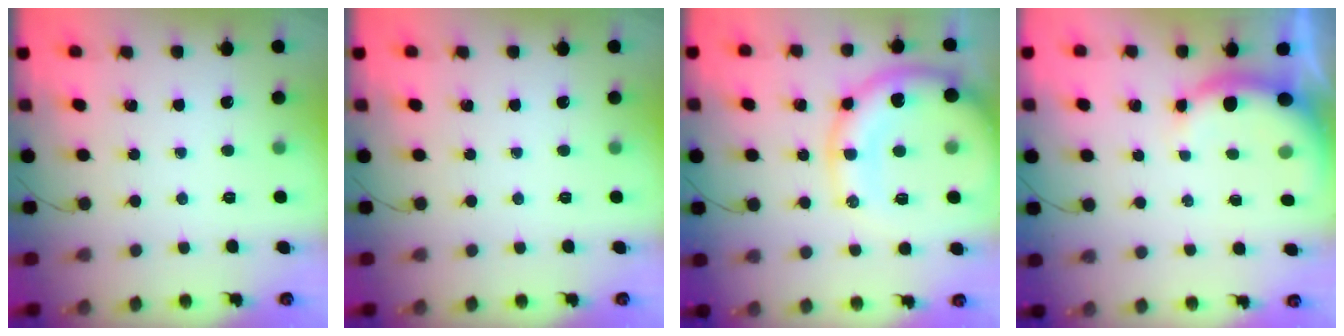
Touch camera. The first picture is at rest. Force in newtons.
{"total": 0.0}
{"total": 16.8, "press": 16.7, "slide": 1.4}
{"total": 4.2, "press": 4.1, "slide": 0.7}